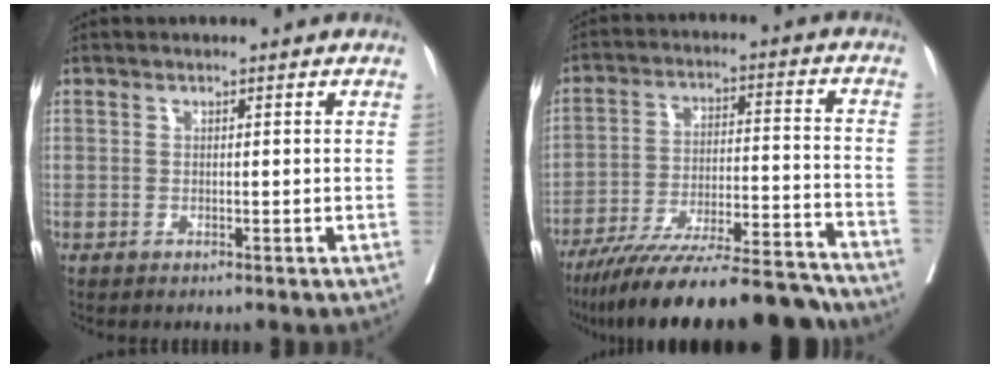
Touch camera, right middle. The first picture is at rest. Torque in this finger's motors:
{"motor_torque": [1.04, -1.10, 0.38, 0.10]}